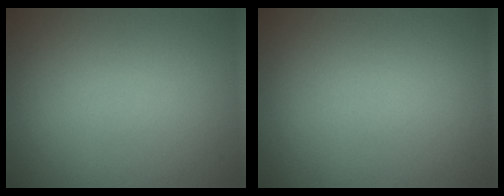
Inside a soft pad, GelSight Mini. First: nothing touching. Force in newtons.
{"total": 0.0}